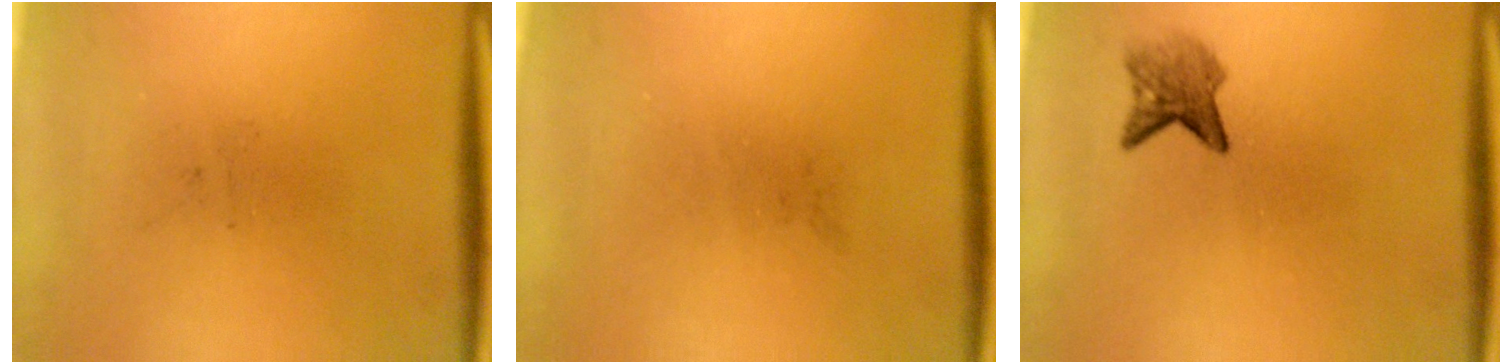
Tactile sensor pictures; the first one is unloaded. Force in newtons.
{"total": 0.0}
{"total": 2.9}